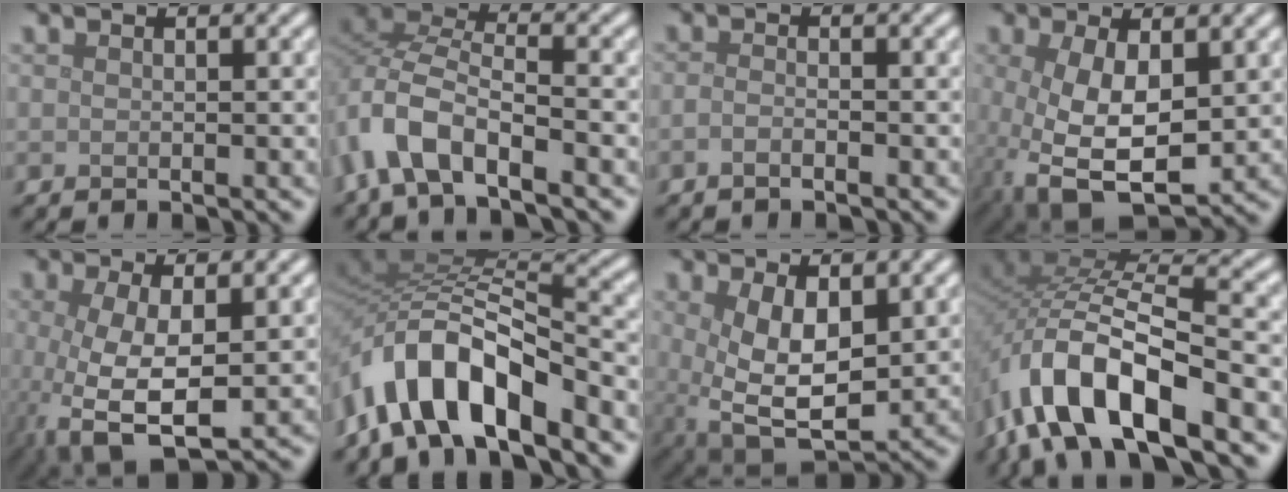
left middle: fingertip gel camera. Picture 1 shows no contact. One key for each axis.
{"total": 7.4, "fx": -4.4, "fy": 3.2, "fz": 5.0, "tx": -0.101, "ty": 0.006, "tz": -0.096}
{"total": 1.1, "fx": -0.8, "fy": 0.3, "fz": 0.7, "tx": -0.017, "ty": 0.000, "tz": -0.018}
{"total": 8.0, "fx": -1.0, "fy": 4.4, "fz": 6.6, "tx": -0.154, "ty": -0.026, "tz": -0.005}
{"total": 7.4, "fx": -1.2, "fy": 3.4, "fz": 6.5, "tx": -0.153, "ty": -0.022, "tz": -0.012}
{"total": 10.3, "fx": -5.7, "fy": 4.3, "fz": 7.4, "tx": -0.123, "ty": 0.015, "tz": -0.114}
{"total": 7.2, "fx": 0.8, "fy": 3.7, "fz": 6.1, "tx": -0.130, "ty": -0.017, "tz": 0.022}
{"total": 12.6, "fx": -6.1, "fy": 5.5, "fz": 9.6, "tx": -0.186, "ty": -0.003, "tz": -0.115}